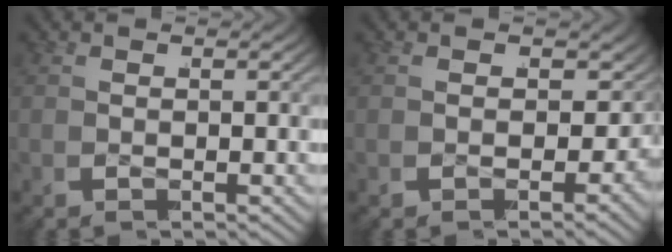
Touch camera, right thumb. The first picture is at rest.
{"total": 7.2, "force": [-0.4, 5.0, 5.1], "torque": [-0.065, -0.011, -0.002]}